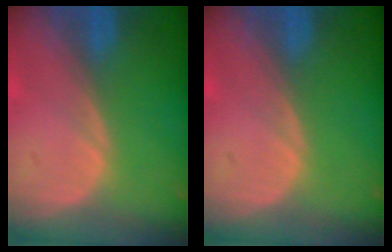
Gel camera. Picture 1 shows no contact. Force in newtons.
{"total": 0.0}